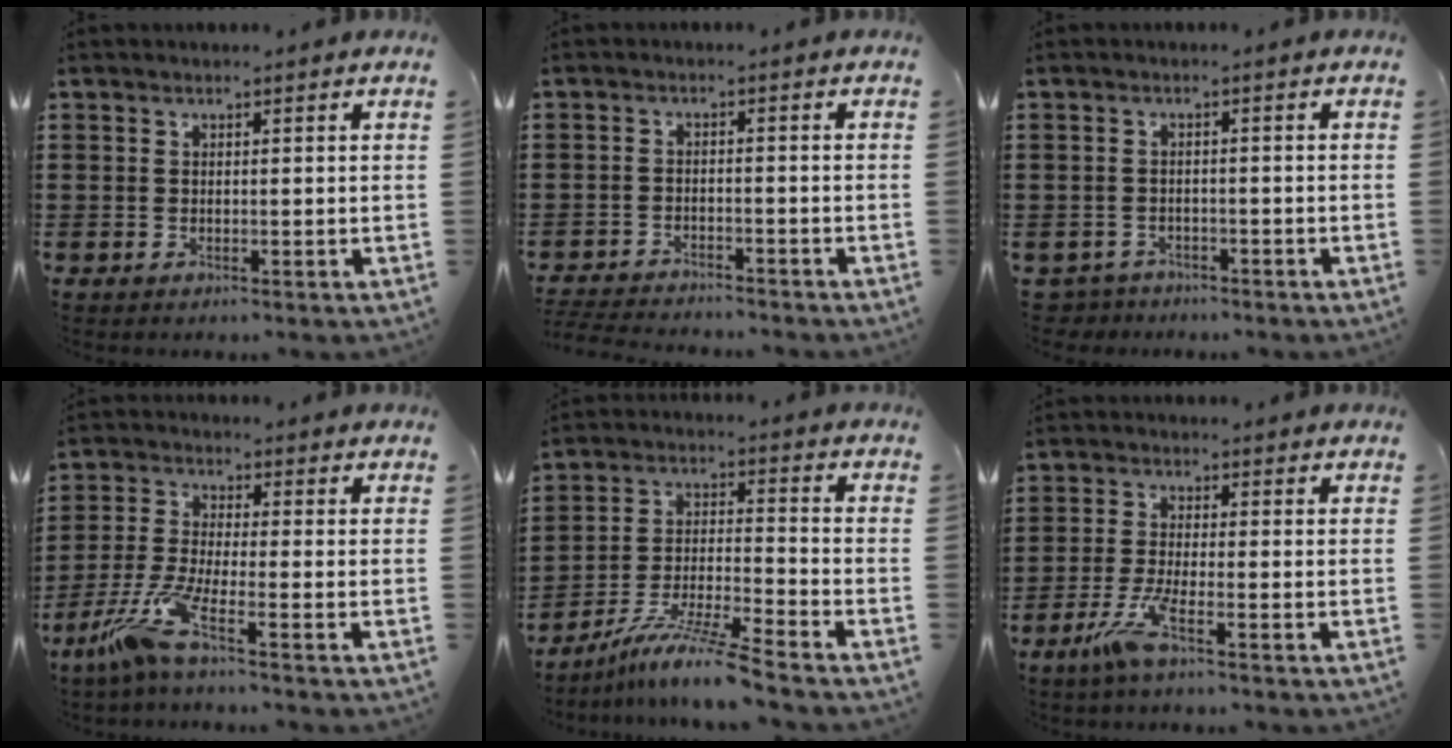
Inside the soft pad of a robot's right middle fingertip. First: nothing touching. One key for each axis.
{"total": 3.4, "fx": -3.4, "fy": 0.1, "fz": 0.3, "tx": -0.016, "ty": -0.006, "tz": -0.073}
{"total": 1.9, "fx": -1.9, "fy": 0.4, "fz": -0.1, "tx": -0.007, "ty": -0.003, "tz": -0.043}
{"total": 7.0, "fx": -4.5, "fy": 0.5, "fz": 5.3, "tx": -0.134, "ty": -0.021, "tz": -0.092}
{"total": 9.2, "fx": -7.7, "fy": -0.4, "fz": 5.0, "tx": -0.100, "ty": -0.006, "tz": -0.151}
{"total": 5.4, "fx": -2.9, "fy": 0.5, "fz": 4.6, "tx": -0.109, "ty": -0.018, "tz": -0.057}